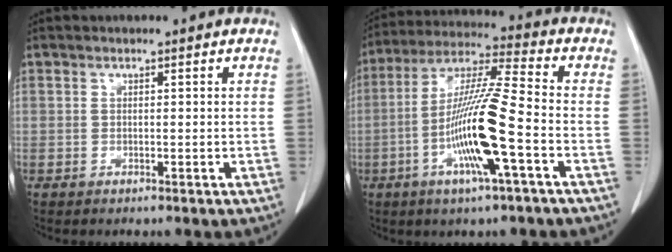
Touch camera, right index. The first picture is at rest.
{"total": 14.2, "force": [-4.3, 0.1, 13.5], "torque": [-0.271, -0.004, -0.083]}